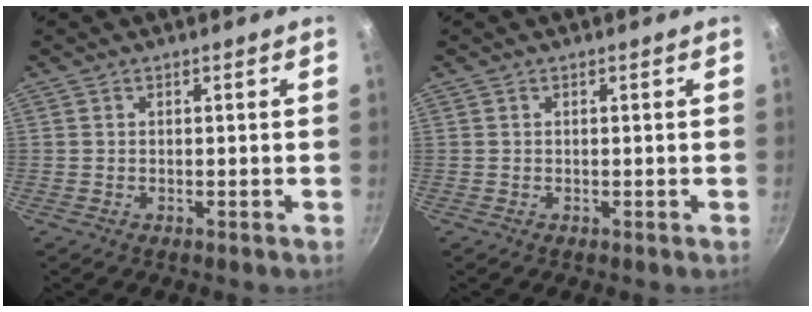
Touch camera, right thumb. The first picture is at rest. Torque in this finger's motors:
{"motor_torque": [-0.25, 0.04, -0.26, 0.18, -0.02]}